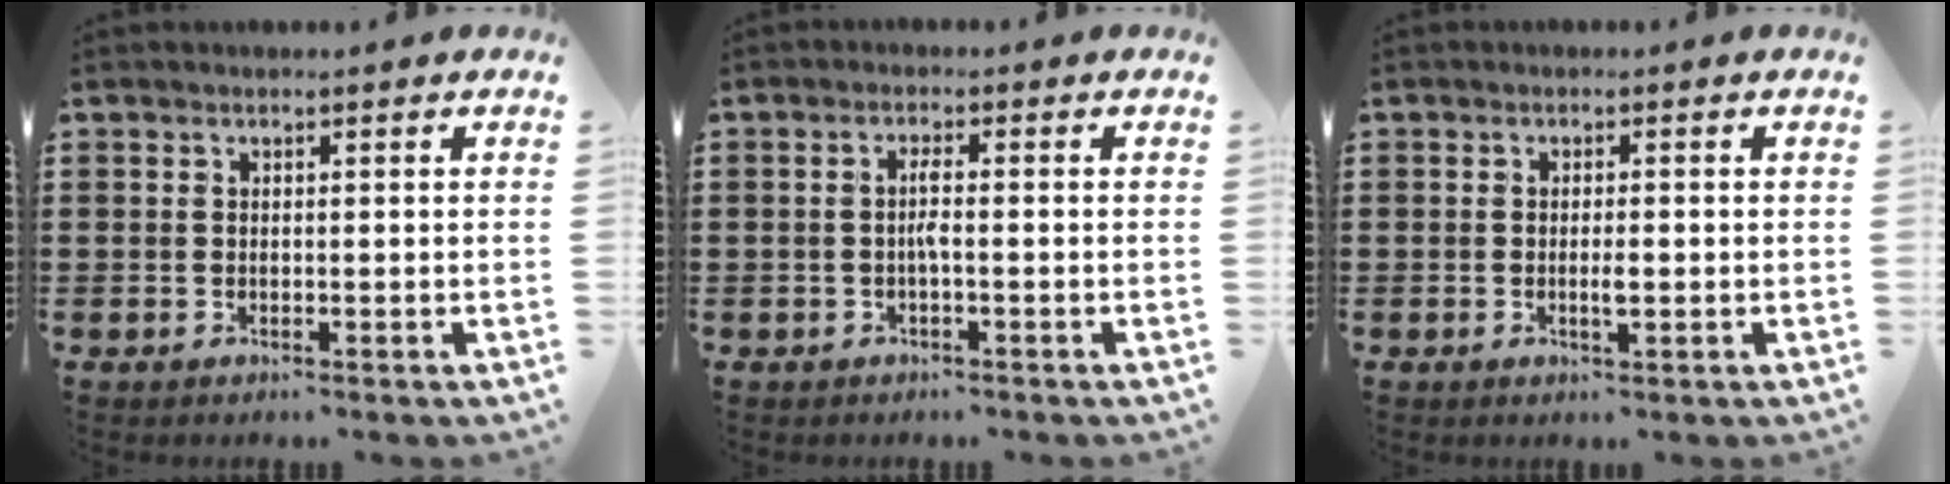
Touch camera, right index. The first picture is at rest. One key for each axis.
{"total": 2.2, "fx": -0.5, "fy": 0.1, "fz": 2.1, "tx": -0.048, "ty": -0.003, "tz": -0.013}
{"total": 1.9, "fx": -0.4, "fy": 0.4, "fz": 1.8, "tx": -0.033, "ty": 0.001, "tz": -0.007}